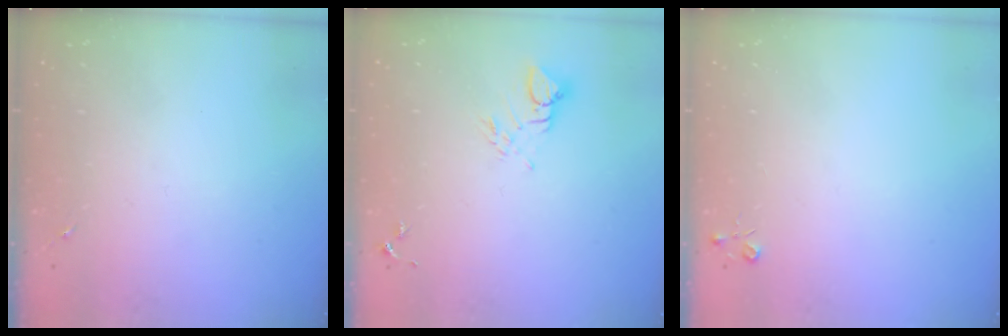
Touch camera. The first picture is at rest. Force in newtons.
{"total": 4.8, "press": 4.8, "slide": 0.2}
{"total": 3.0, "press": 3.0, "slide": 0.4}